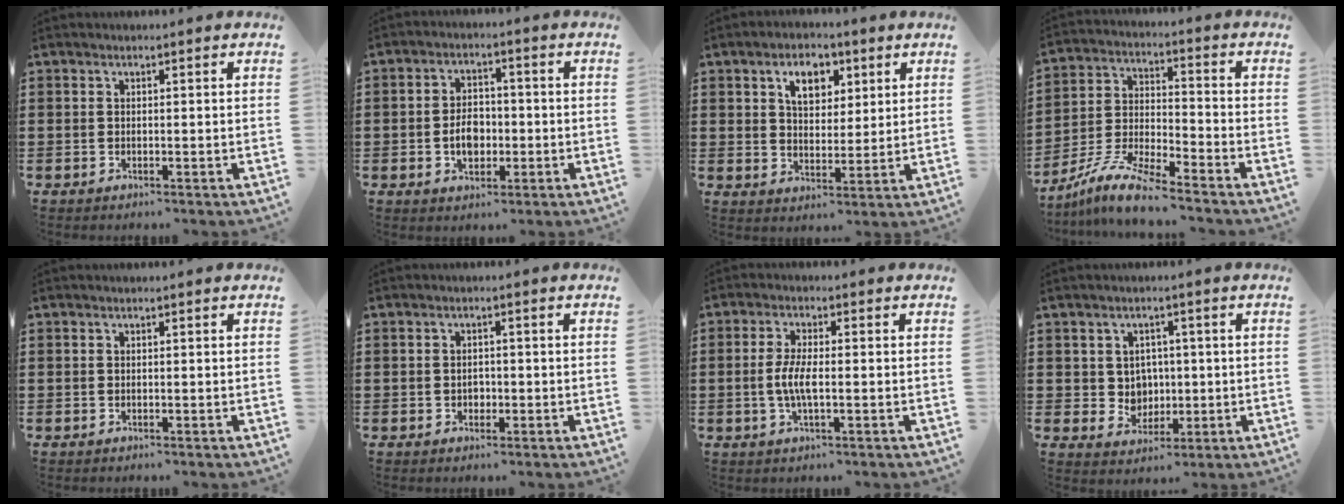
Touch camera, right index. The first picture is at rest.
{"total": 4.7, "force": [-1.0, 3.1, 3.5], "torque": [-0.054, -0.001, -0.021]}
{"total": 6.1, "force": [3.0, 3.9, 3.6], "torque": [-0.065, 0.008, 0.048]}
{"total": 8.9, "force": [-8.1, 0.5, 3.5], "torque": [-0.081, 0.002, -0.164]}
{"total": 0.0}
{"total": 1.3, "force": [-0.3, 0.9, 0.9], "torque": [-0.019, 0.000, -0.005]}
{"total": 4.6, "force": [-0.9, 1.2, 4.3], "torque": [-0.105, -0.007, -0.026]}
{"total": 3.8, "force": [0.8, 3.6, 1.1], "torque": [-0.032, 0.002, 0.012]}